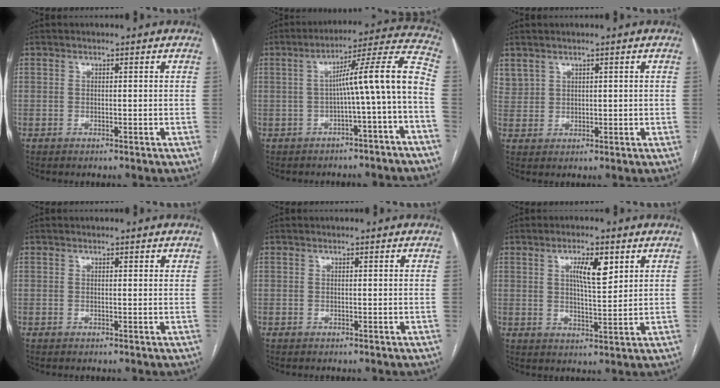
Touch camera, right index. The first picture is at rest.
{"total": 11.4, "force": [-2.5, -0.7, 11.1], "torque": [-0.150, 0.036, -0.037]}
{"total": 3.4, "force": [2.4, 2.2, 0.7], "torque": [-0.014, 0.007, 0.059]}
{"total": 0.6, "force": [0.5, 0.2, 0.4], "torque": [-0.005, 0.001, 0.002]}
{"total": 0.0}
{"total": 6.0, "force": [2.5, 1.4, 5.3], "torque": [-0.092, 0.003, 0.045]}